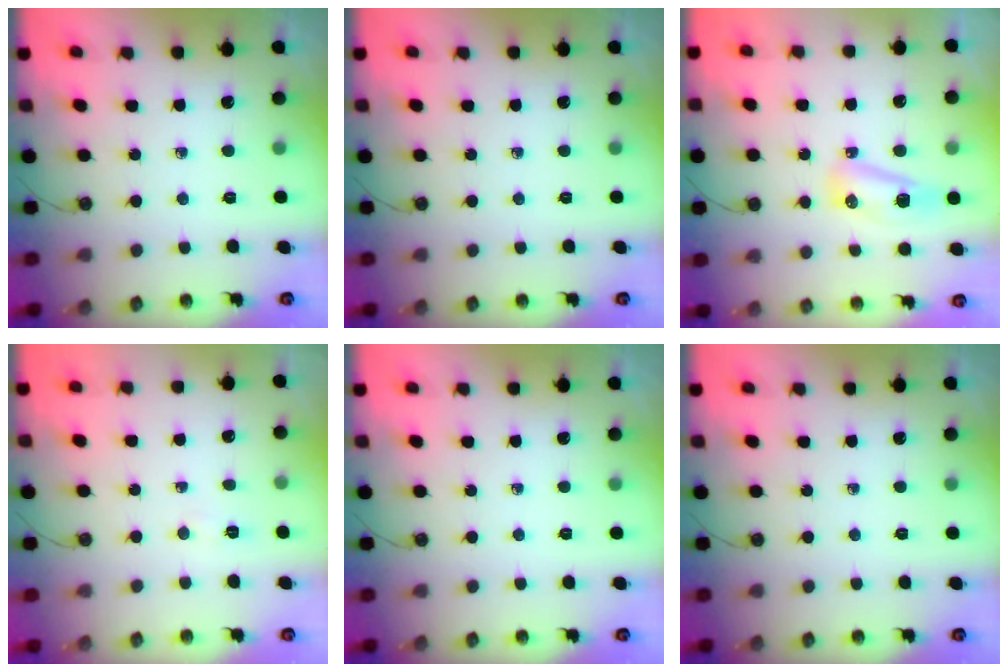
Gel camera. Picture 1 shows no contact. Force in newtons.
{"total": 0.0}
{"total": 7.5, "press": 7.5, "slide": 0.9}
{"total": 2.4, "press": 2.3, "slide": 0.7}
{"total": 0.0}
{"total": 0.0}